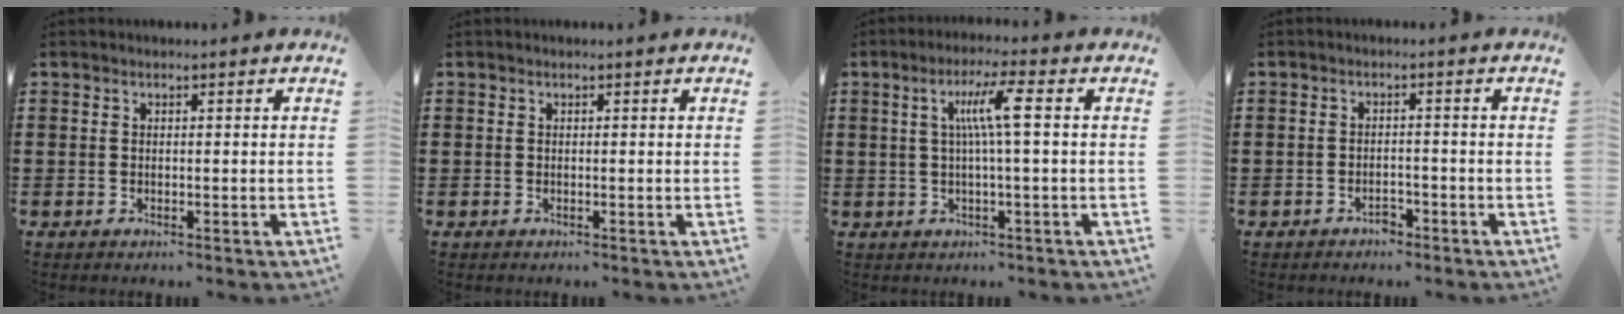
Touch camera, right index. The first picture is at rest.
{"total": 0.0}
{"total": 6.3, "force": [1.0, -0.1, 6.2], "torque": [-0.120, 0.000, 0.009]}
{"total": 2.0, "force": [-1.7, 0.7, 0.8], "torque": [-0.020, -0.001, -0.034]}